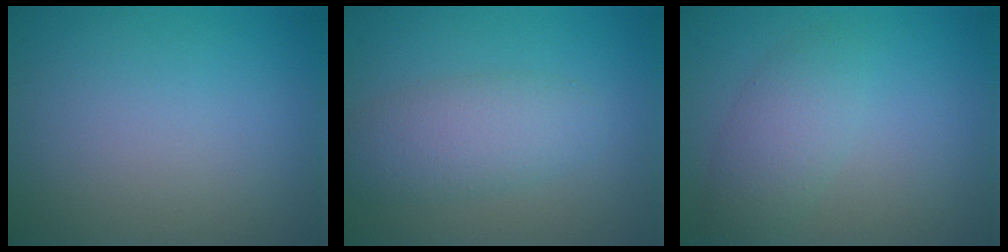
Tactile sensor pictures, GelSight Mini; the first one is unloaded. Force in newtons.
{"total": 3.7, "press": 3.7, "slide": 0.0}
{"total": 2.9, "press": 2.9, "slide": 0.0}